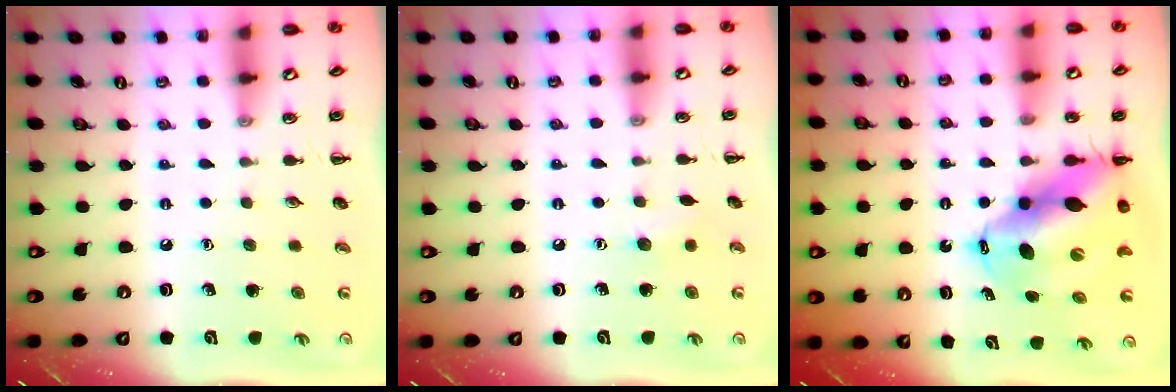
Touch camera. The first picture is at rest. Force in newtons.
{"total": 4.3, "press": 4.2, "slide": 1.2}
{"total": 15.6, "press": 15.0, "slide": 4.3}